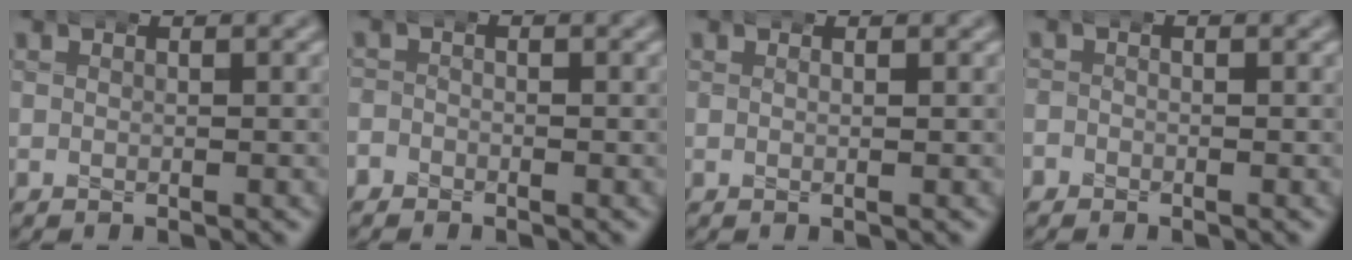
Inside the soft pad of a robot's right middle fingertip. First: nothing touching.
{"total": 1.9, "force": [-1.3, 1.2, -0.7], "torque": [0.006, -0.001, -0.029]}
{"total": 0.5, "force": [0.2, -0.3, -0.3], "torque": [0.001, 0.000, 0.004]}
{"total": 1.5, "force": [-0.9, 1.0, -0.7], "torque": [0.001, -0.001, -0.021]}